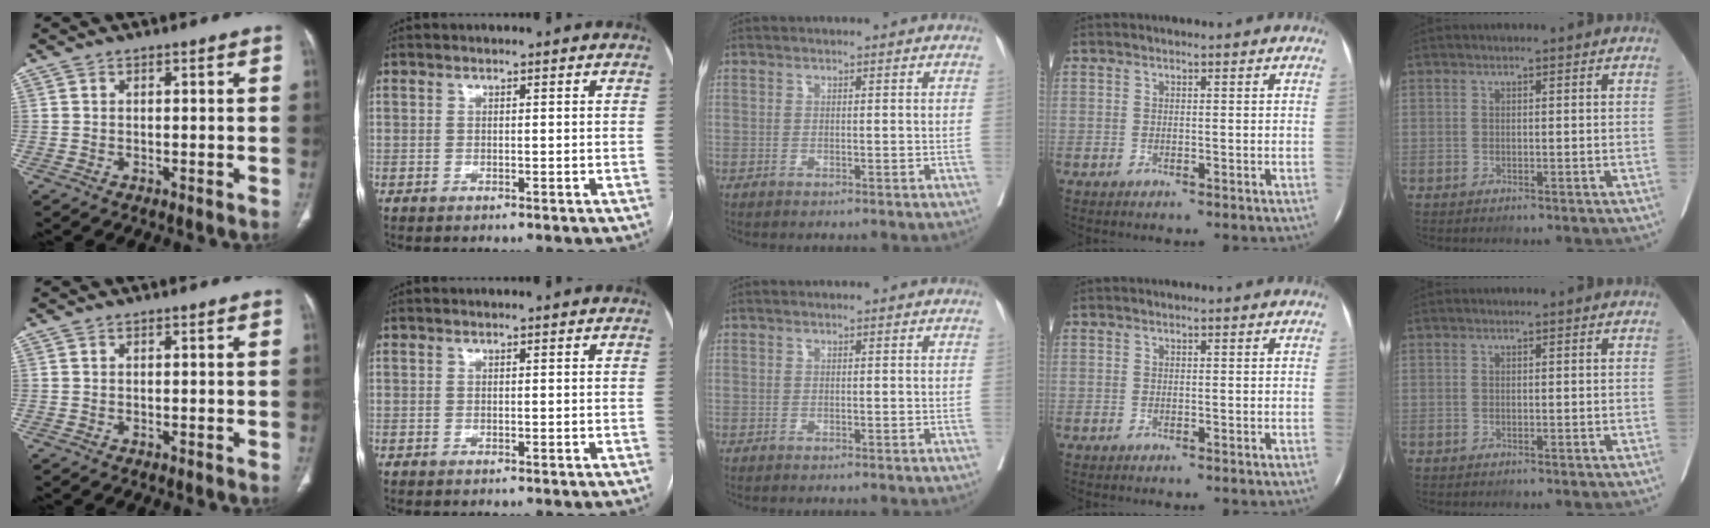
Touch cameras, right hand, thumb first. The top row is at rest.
{}